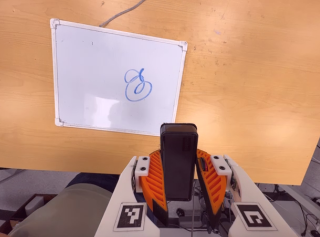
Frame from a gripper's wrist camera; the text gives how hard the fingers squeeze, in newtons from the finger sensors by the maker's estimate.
{"total": 8.9, "left": 7.3, "right": 10.5}